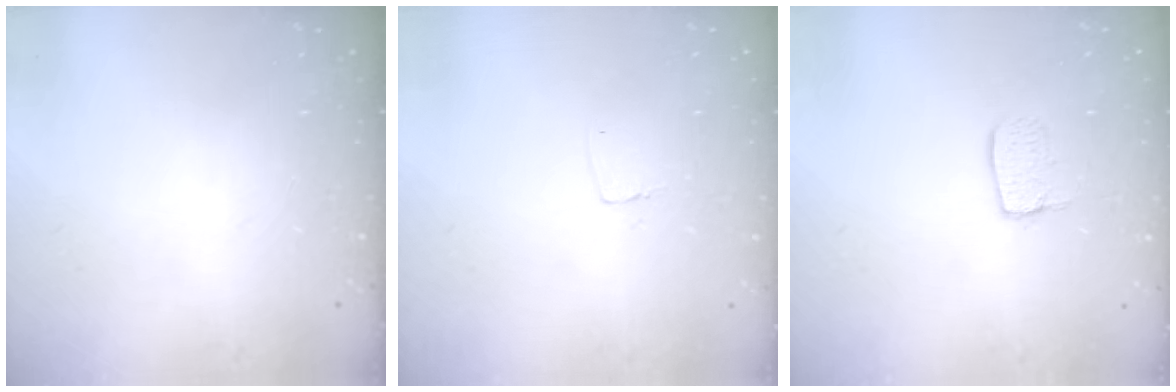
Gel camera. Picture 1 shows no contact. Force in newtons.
{"total": 3.5, "press": 3.5, "slide": 0.3}
{"total": 7.0, "press": 7.0, "slide": 0.5}